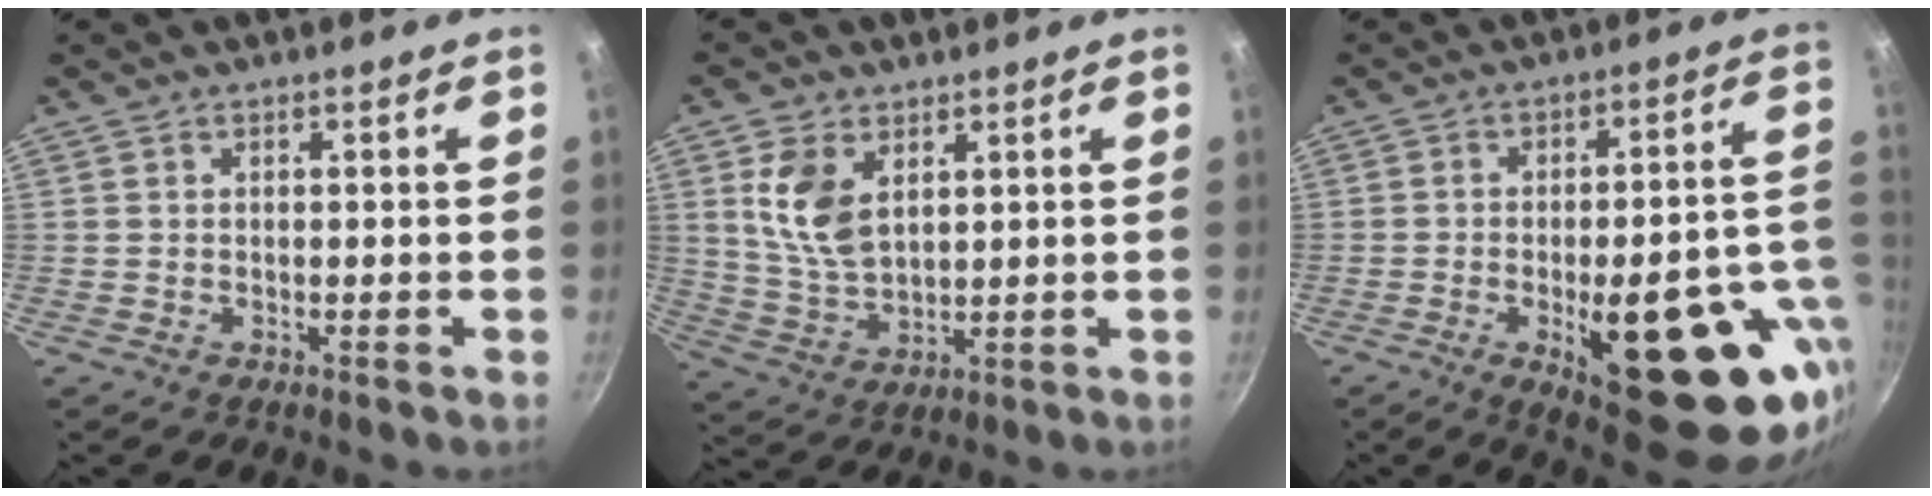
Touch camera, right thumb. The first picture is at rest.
{"total": 9.5, "force": [3.4, 5.7, 6.8], "torque": [-0.124, -0.024, 0.073]}
{"total": 27.2, "force": [-7.6, 10.8, 23.8], "torque": [-0.262, 0.010, -0.086]}